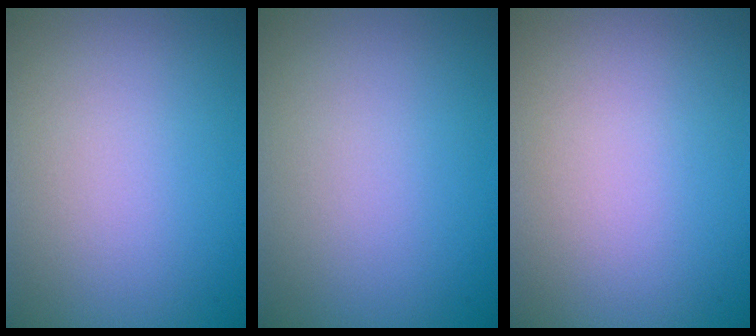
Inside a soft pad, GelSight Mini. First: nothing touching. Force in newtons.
{"total": 0.0}
{"total": 0.0}